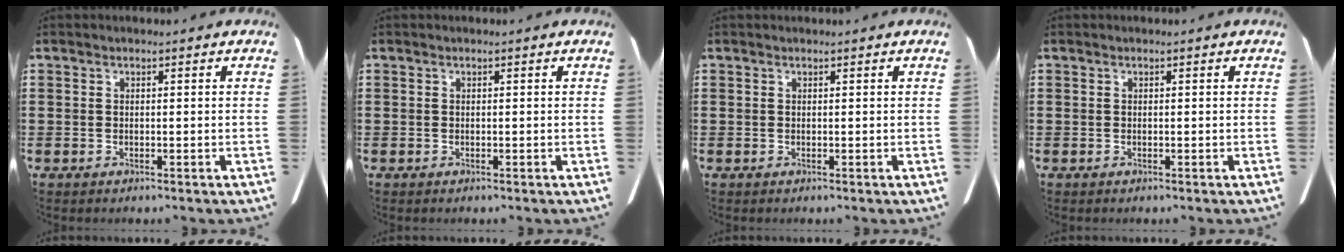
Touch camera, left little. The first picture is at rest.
{"total": 0.0}
{"total": 0.0}
{"total": 0.0}